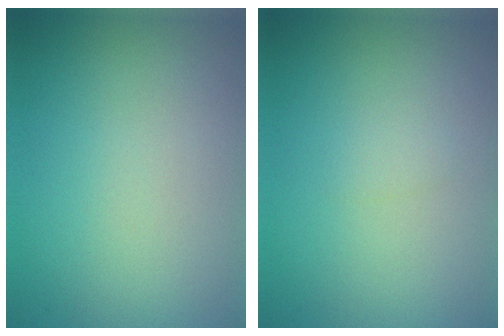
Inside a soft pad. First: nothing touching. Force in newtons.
{"total": 0.7, "press": 0.7, "slide": 0.0}